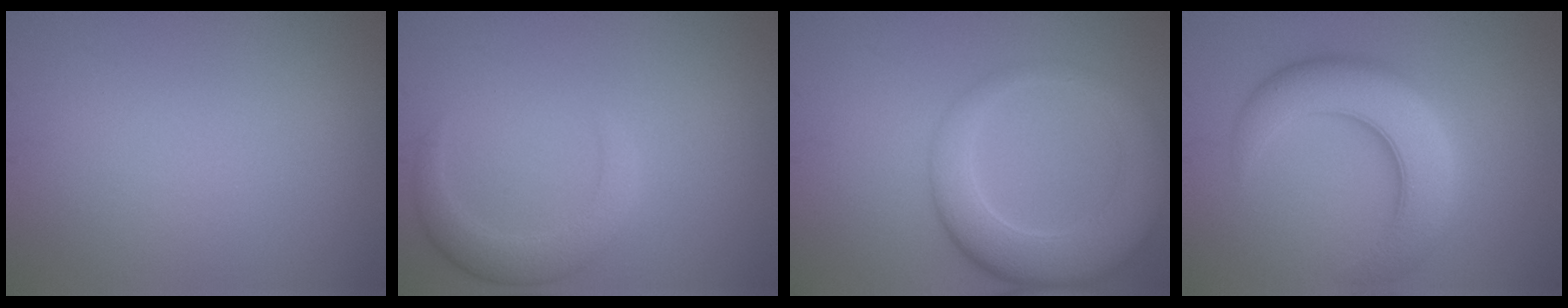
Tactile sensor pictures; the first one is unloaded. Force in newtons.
{"total": 2.9, "press": 2.9, "slide": 0.4}
{"total": 6.6, "press": 6.6, "slide": 0.6}
{"total": 7.5, "press": 7.5, "slide": 0.3}